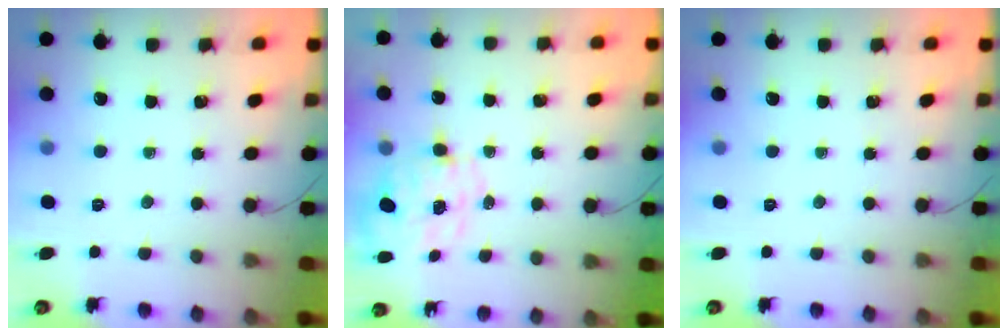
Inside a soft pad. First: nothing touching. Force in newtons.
{"total": 2.4, "press": 2.2, "slide": 1.0}
{"total": 0.0}